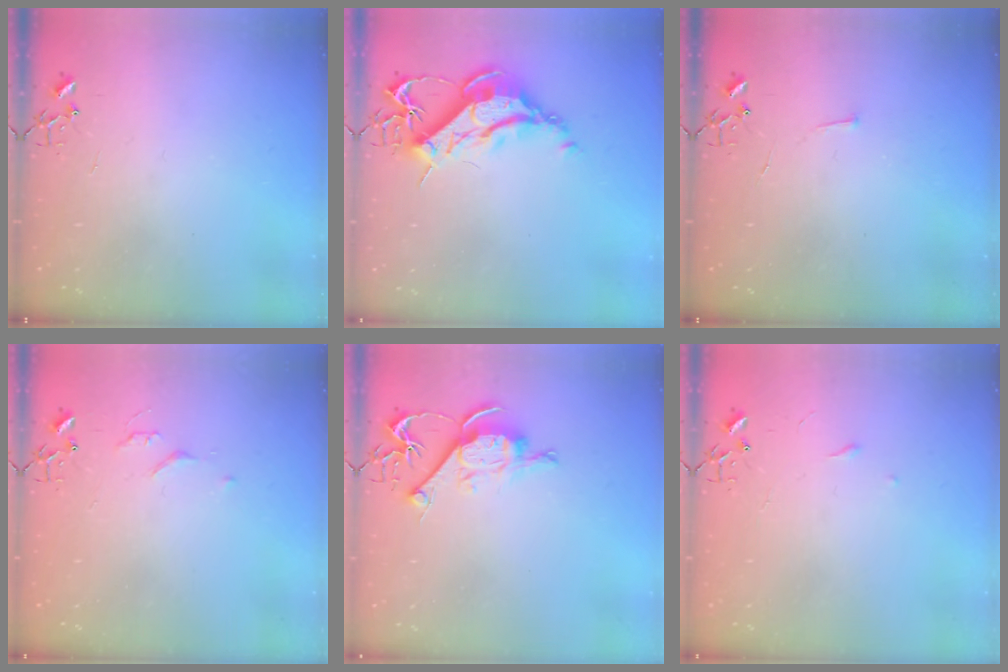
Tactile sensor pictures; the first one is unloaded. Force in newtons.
{"total": 12.9, "press": 12.9, "slide": 1.2}
{"total": 2.9, "press": 2.9, "slide": 0.4}
{"total": 4.8, "press": 4.8, "slide": 0.7}
{"total": 9.6, "press": 9.6, "slide": 0.2}
{"total": 3.5, "press": 3.5, "slide": 0.5}